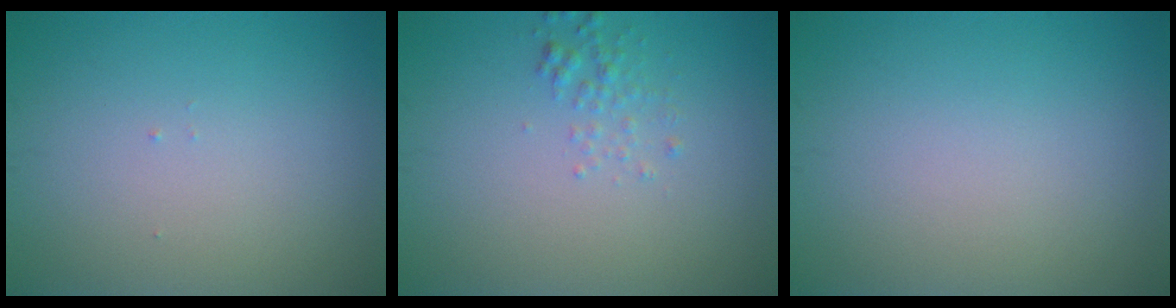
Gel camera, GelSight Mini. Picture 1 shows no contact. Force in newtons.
{"total": 1.3, "press": 1.3, "slide": 0.0}
{"total": 0.0}